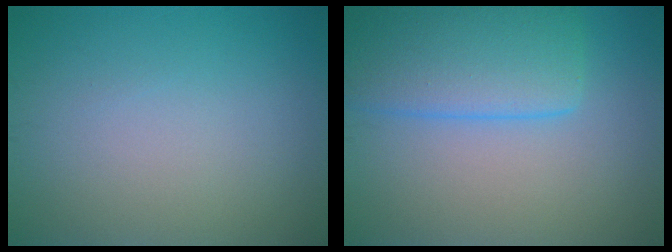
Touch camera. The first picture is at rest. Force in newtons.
{"total": 6.5, "press": 6.5, "slide": 0.3}